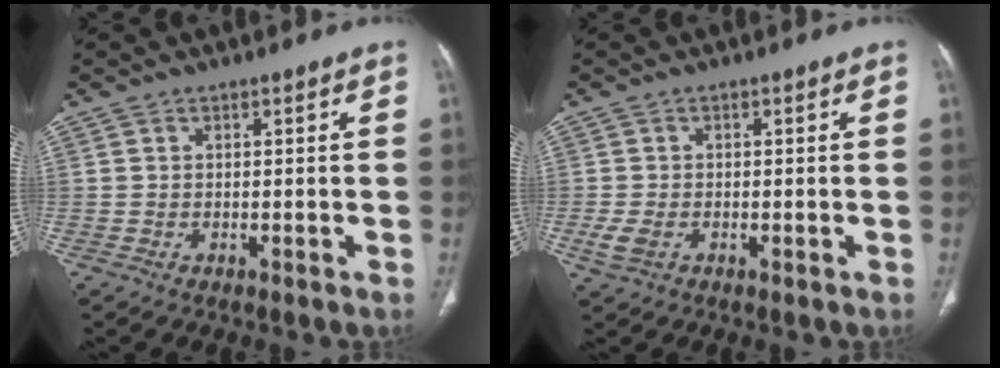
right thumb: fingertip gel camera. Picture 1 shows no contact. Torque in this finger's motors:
{"motor_torque": [2.41, 2.60, -0.24, 0.25, 0.09]}